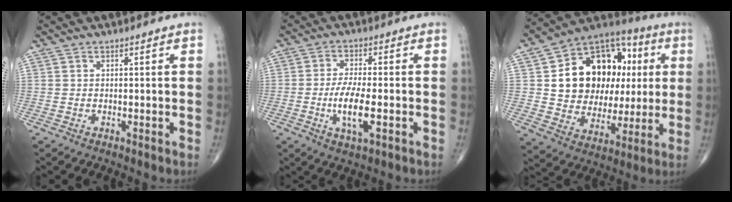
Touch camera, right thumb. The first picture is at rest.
{"total": 8.1, "force": [-2.0, 2.8, 7.4], "torque": [-0.144, -0.001, -0.036]}
{"total": 23.4, "force": [4.1, 16.6, 15.9], "torque": [-0.202, 0.020, 0.075]}